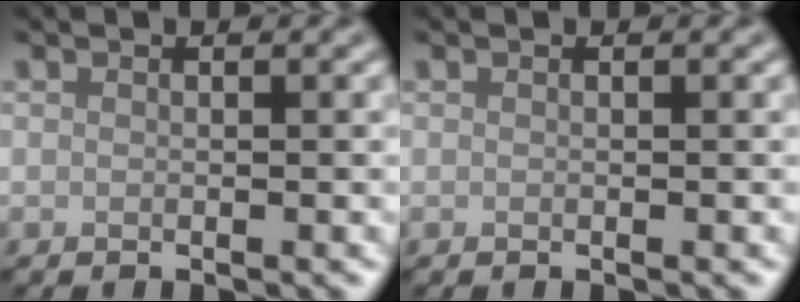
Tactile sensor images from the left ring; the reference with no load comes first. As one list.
[{"total": 0.0}]